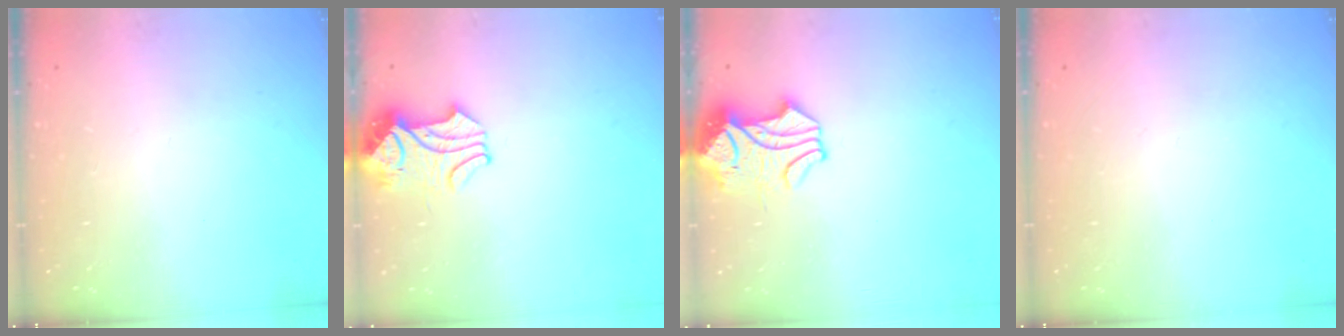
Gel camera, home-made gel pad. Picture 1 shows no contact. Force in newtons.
{"total": 2.1, "press": 2.0, "slide": 0.5}
{"total": 6.9, "press": 6.8, "slide": 0.9}
{"total": 0.0}